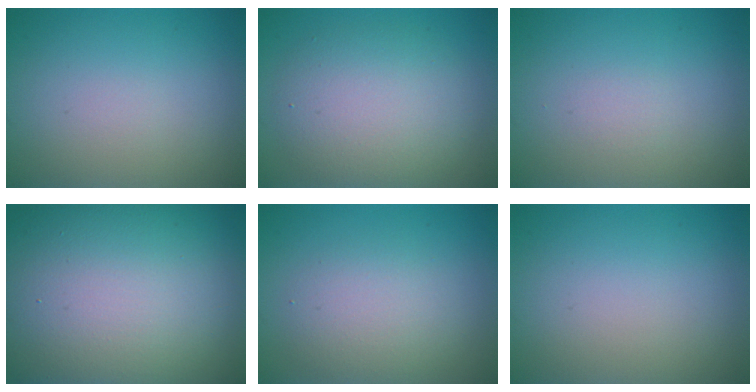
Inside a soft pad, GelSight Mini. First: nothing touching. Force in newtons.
{"total": 5.6, "press": 5.6, "slide": 0.5}
{"total": 0.5, "press": 0.5, "slide": 0.0}
{"total": 22.9, "press": 22.9, "slide": 1.3}
{"total": 4.0, "press": 4.0, "slide": 0.2}
{"total": 0.0}